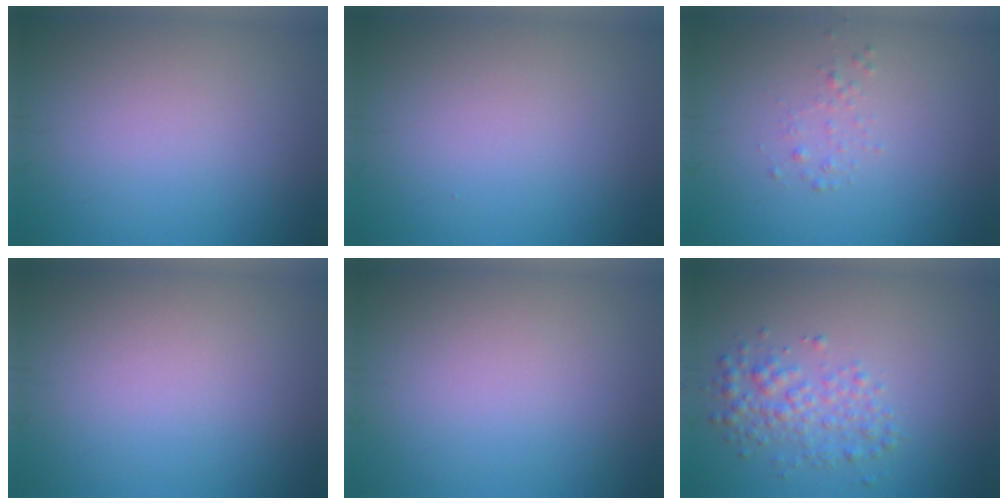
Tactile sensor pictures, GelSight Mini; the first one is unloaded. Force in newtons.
{"total": 0.0}
{"total": 0.8, "press": 0.8, "slide": 0.1}
{"total": 0.0}
{"total": 0.0}
{"total": 3.0, "press": 3.0, "slide": 0.0}